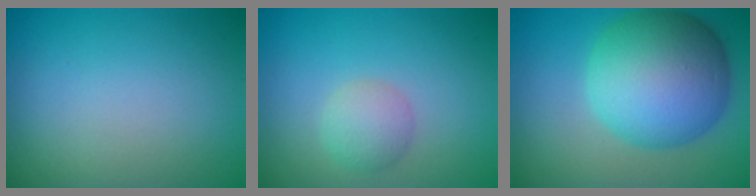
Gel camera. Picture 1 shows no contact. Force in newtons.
{"total": 2.3, "press": 2.3, "slide": 0.0}
{"total": 11.4, "press": 11.4, "slide": 0.3}